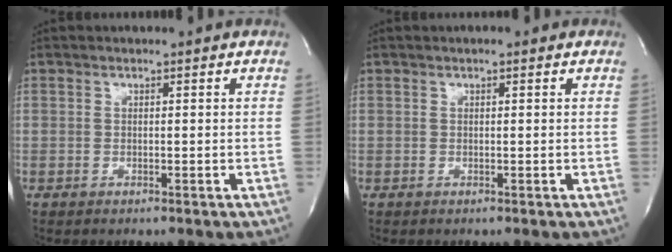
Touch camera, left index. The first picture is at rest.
{"total": 0.7, "force": [0.3, 0.3, 0.5], "torque": [-0.011, 0.000, 0.000]}